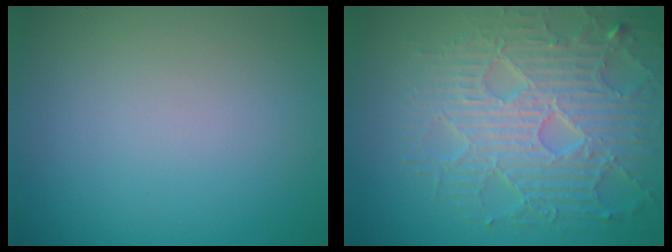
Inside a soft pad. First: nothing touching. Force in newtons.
{"total": 7.0, "press": 5.7, "slide": 4.0}